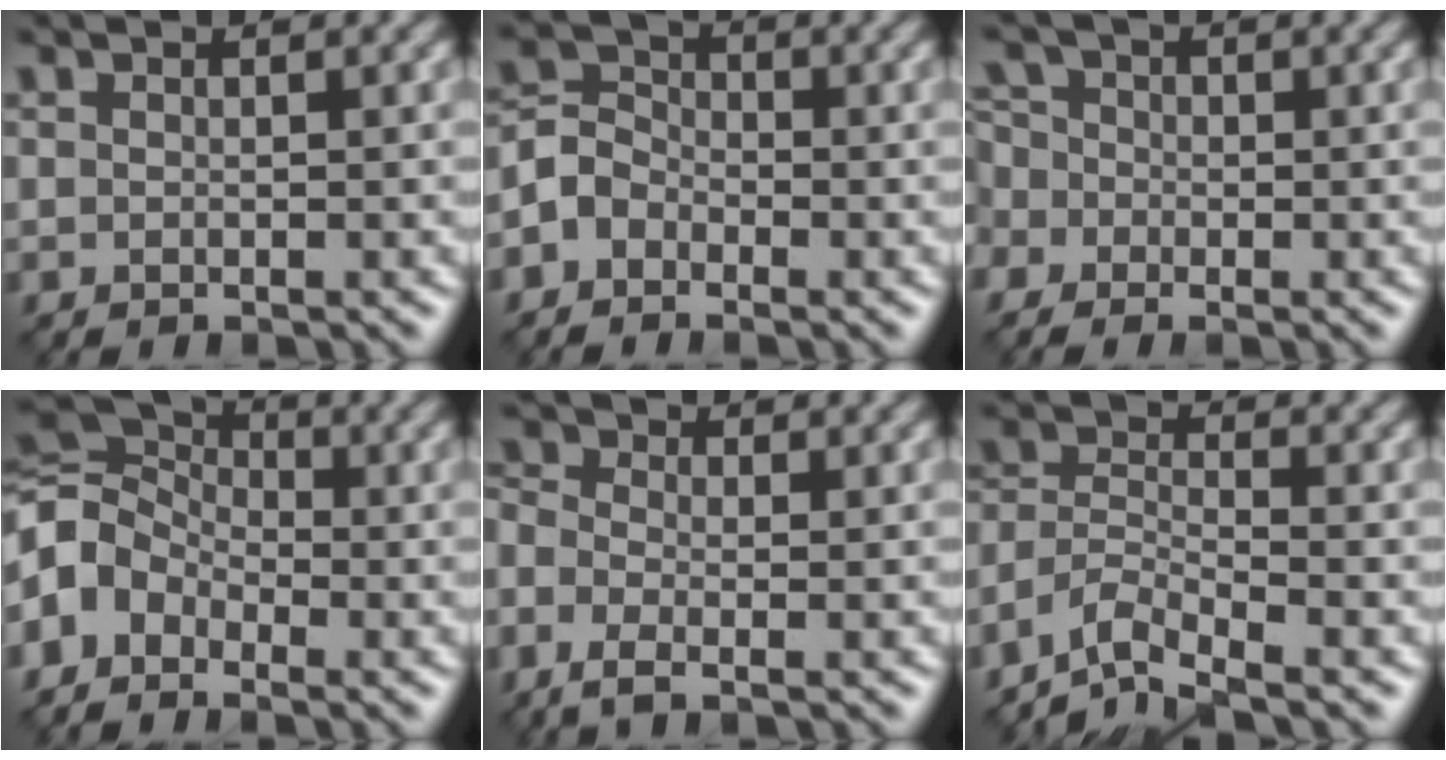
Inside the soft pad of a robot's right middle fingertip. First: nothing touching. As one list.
[{"total": 2.9, "force": [-1.8, 2.2, 0.8], "torque": [-0.008, 0.005, -0.043]}, {"total": 5.4, "force": [-0.9, 4.4, 3.0], "torque": [-0.060, 0.019, -0.041]}, {"total": 7.5, "force": [-2.2, 5.8, 4.2], "torque": [-0.087, 0.010, -0.054]}, {"total": 3.4, "force": [-1.5, 1.8, 2.5], "torque": [-0.073, -0.004, -0.036]}, {"total": 3.7, "force": [-3.5, 0.8, 1.1], "torque": [-0.020, 0.000, -0.078]}]